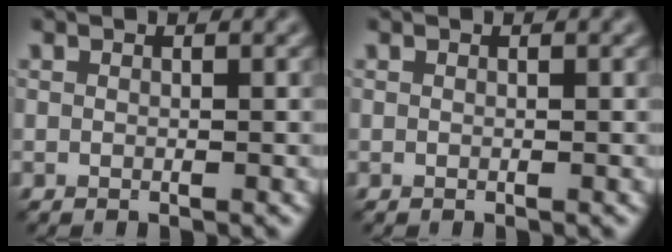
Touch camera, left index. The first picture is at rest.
{"total": 0.0}